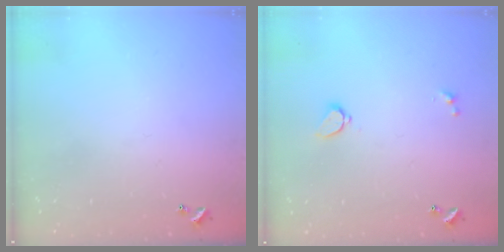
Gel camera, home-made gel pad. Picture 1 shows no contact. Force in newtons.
{"total": 1.7, "press": 1.6, "slide": 0.5}